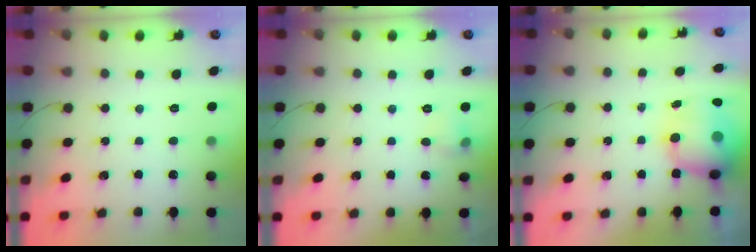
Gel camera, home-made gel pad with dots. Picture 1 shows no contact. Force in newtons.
{"total": 4.8, "press": 4.7, "slide": 1.2}
{"total": 14.2, "press": 13.6, "slide": 4.0}